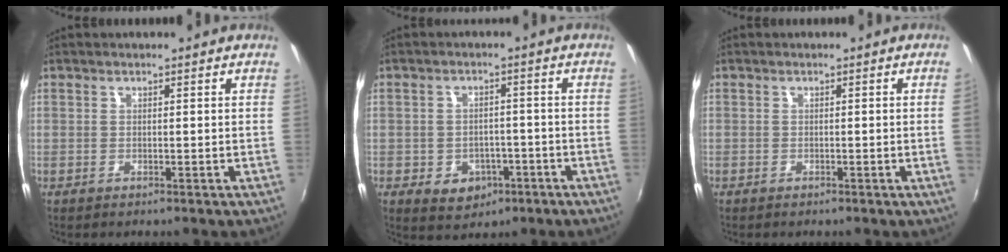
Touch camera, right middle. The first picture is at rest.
{"total": 6.7, "force": [-2.9, 5.4, 2.9], "torque": [-0.069, 0.008, -0.025]}
{"total": 1.1, "force": [-0.1, -0.7, 0.9], "torque": [-0.006, -0.009, 0.000]}